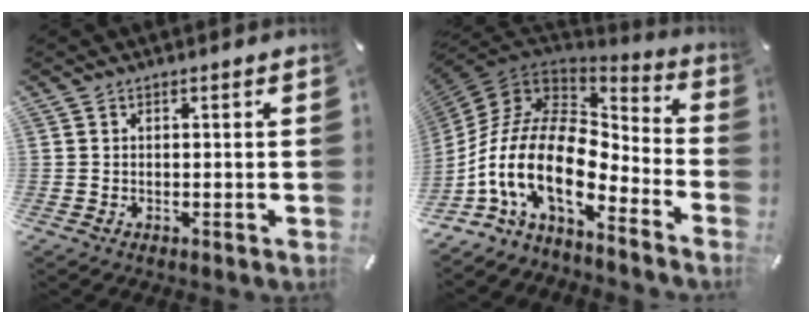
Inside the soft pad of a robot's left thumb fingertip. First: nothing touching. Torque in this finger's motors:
{"motor_torque": [-0.23, 3.09, 2.67, 0.10, 0.66]}